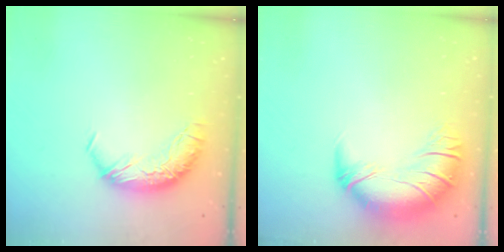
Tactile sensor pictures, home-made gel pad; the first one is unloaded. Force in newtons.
{"total": 2.8, "press": 0.2, "slide": 2.8}